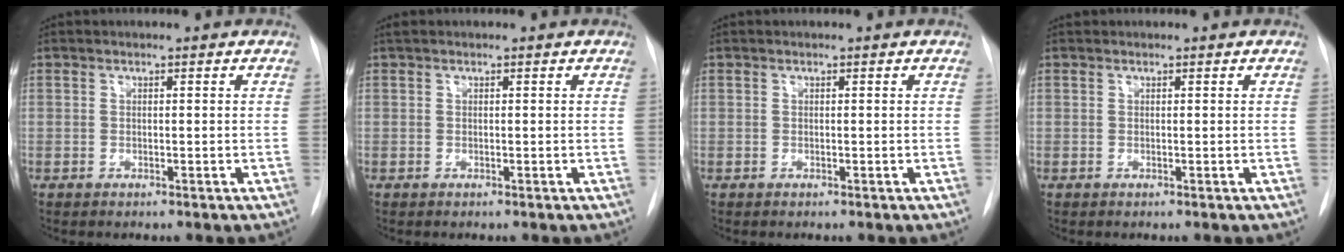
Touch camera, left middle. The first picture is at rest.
{"total": 0.5, "force": [0.4, 0.2, 0.2], "torque": [-0.013, 0.014, 0.009]}
{"total": 0.0}
{"total": 0.0}